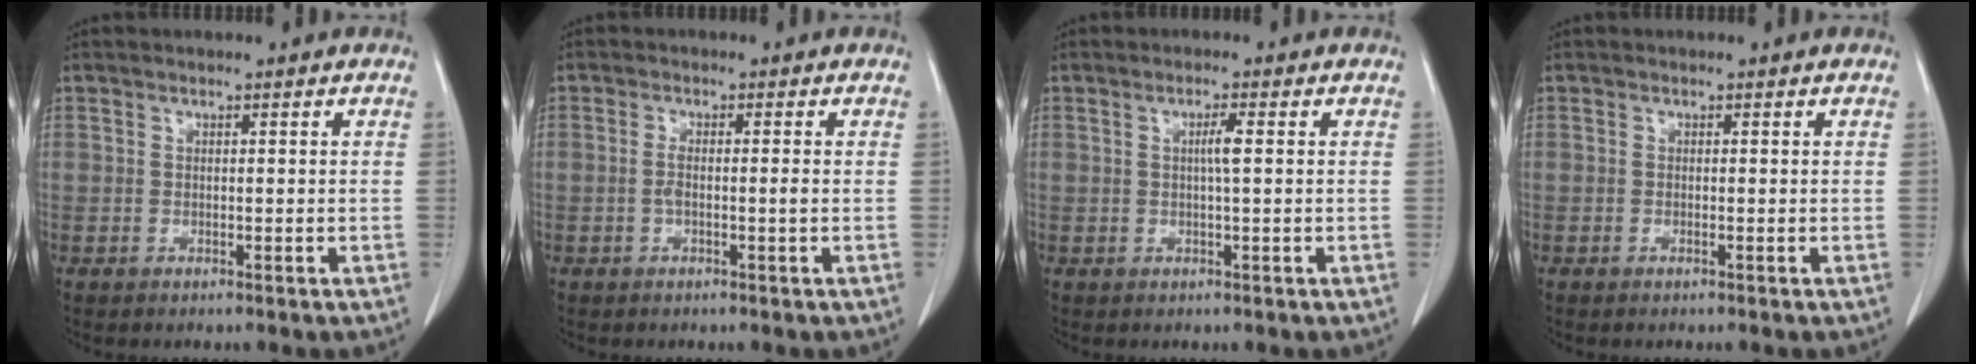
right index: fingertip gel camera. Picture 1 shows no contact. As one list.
[{"total": 2.1, "force": [-0.5, 0.1, 2.1], "torque": [-0.041, -0.001, -0.009]}, {"total": 2.1, "force": [0.3, -0.1, 2.0], "torque": [-0.036, 0.002, 0.003]}, {"total": 0.0}]